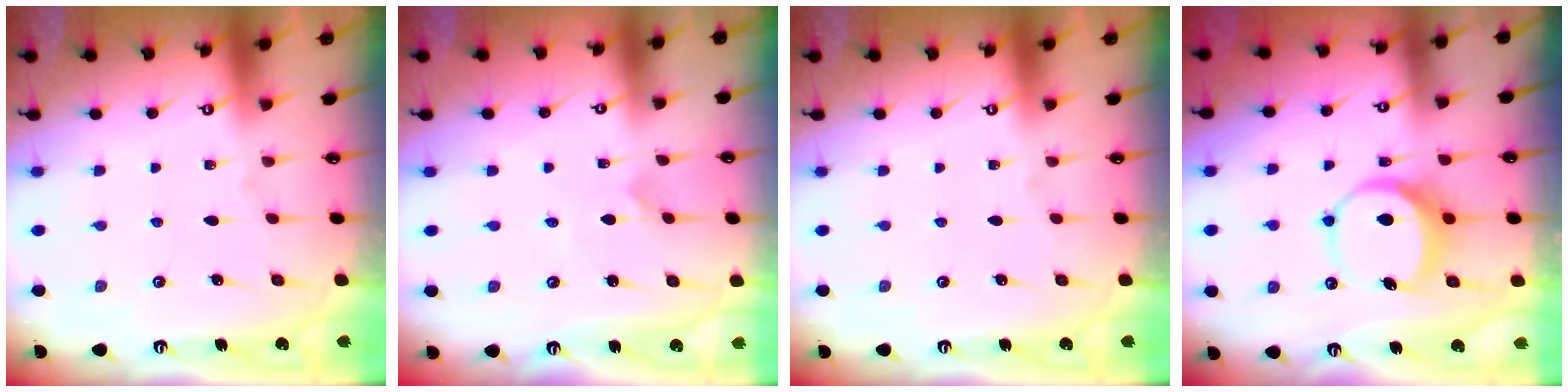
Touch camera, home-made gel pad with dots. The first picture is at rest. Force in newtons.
{"total": 0.6, "press": 0.6, "slide": 0.0}
{"total": 0.0}
{"total": 7.9, "press": 7.9, "slide": 0.5}